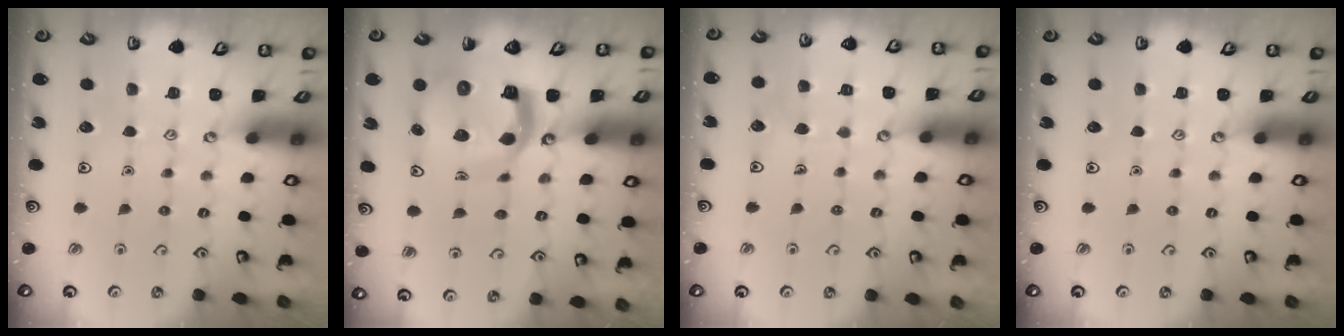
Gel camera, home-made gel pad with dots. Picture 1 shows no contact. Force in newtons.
{"total": 12.1, "press": 12.0, "slide": 1.4}
{"total": 3.4, "press": 3.4, "slide": 0.2}
{"total": 0.0}